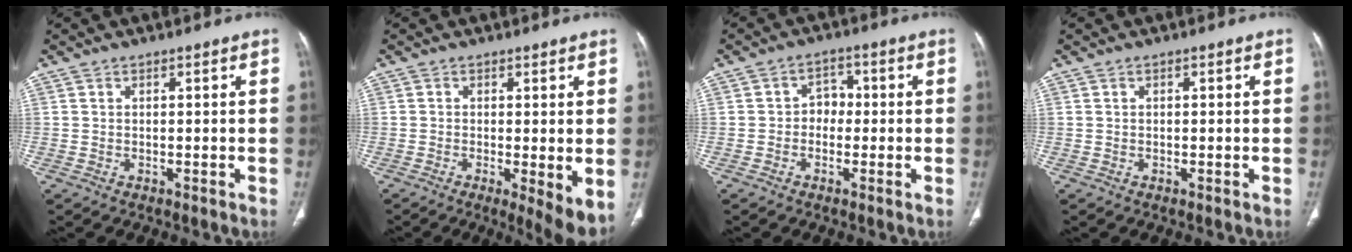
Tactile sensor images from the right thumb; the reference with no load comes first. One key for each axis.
{"total": 6.6, "fx": -1.2, "fy": 1.7, "fz": 6.3, "tx": -0.096, "ty": -0.021, "tz": -0.019}
{"total": 3.6, "fx": -0.6, "fy": 3.0, "fz": 1.9, "tx": -0.004, "ty": 0.017, "tz": -0.021}
{"total": 0.0}